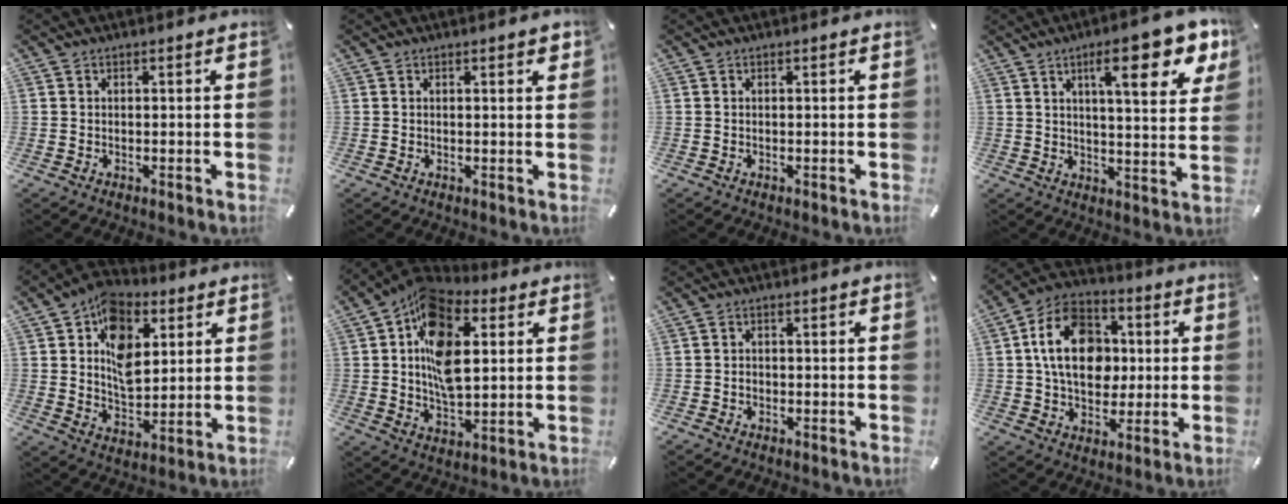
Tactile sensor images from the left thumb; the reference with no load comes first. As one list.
[{"total": 1.2, "force": [0.7, 0.2, 0.9], "torque": [-0.020, 0.001, 0.011]}, {"total": 0.0}, {"total": 15.8, "force": [8.0, 4.5, 12.9], "torque": [-0.187, -0.031, 0.120]}, {"total": 13.2, "force": [4.5, 9.4, 8.1], "torque": [-0.131, -0.008, 0.086]}, {"total": 16.7, "force": [4.1, 10.3, 12.5], "torque": [-0.234, -0.009, 0.072]}, {"total": 1.4, "force": [-0.5, 1.1, 0.7], "torque": [-0.014, 0.004, -0.012]}, {"total": 16.5, "force": [1.7, 12.6, 10.5], "torque": [-0.186, 0.012, 0.027]}]